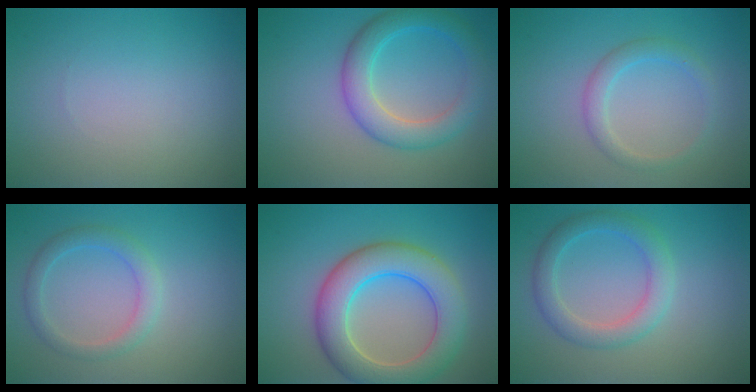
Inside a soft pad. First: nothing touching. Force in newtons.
{"total": 4.7, "press": 4.7, "slide": 0.2}
{"total": 2.0, "press": 2.0, "slide": 0.2}
{"total": 2.3, "press": 2.3, "slide": 0.1}
{"total": 7.5, "press": 7.5, "slide": 0.3}
{"total": 2.2, "press": 2.2, "slide": 0.3}